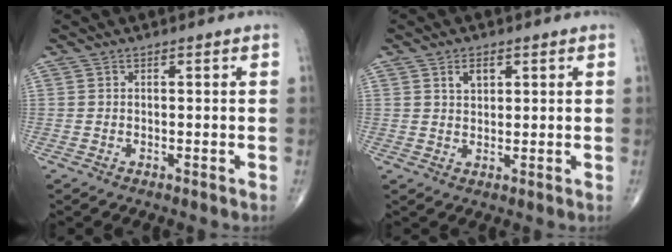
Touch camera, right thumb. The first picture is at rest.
{"total": 3.1, "force": [1.5, 1.9, 2.0], "torque": [-0.026, -0.006, 0.026]}